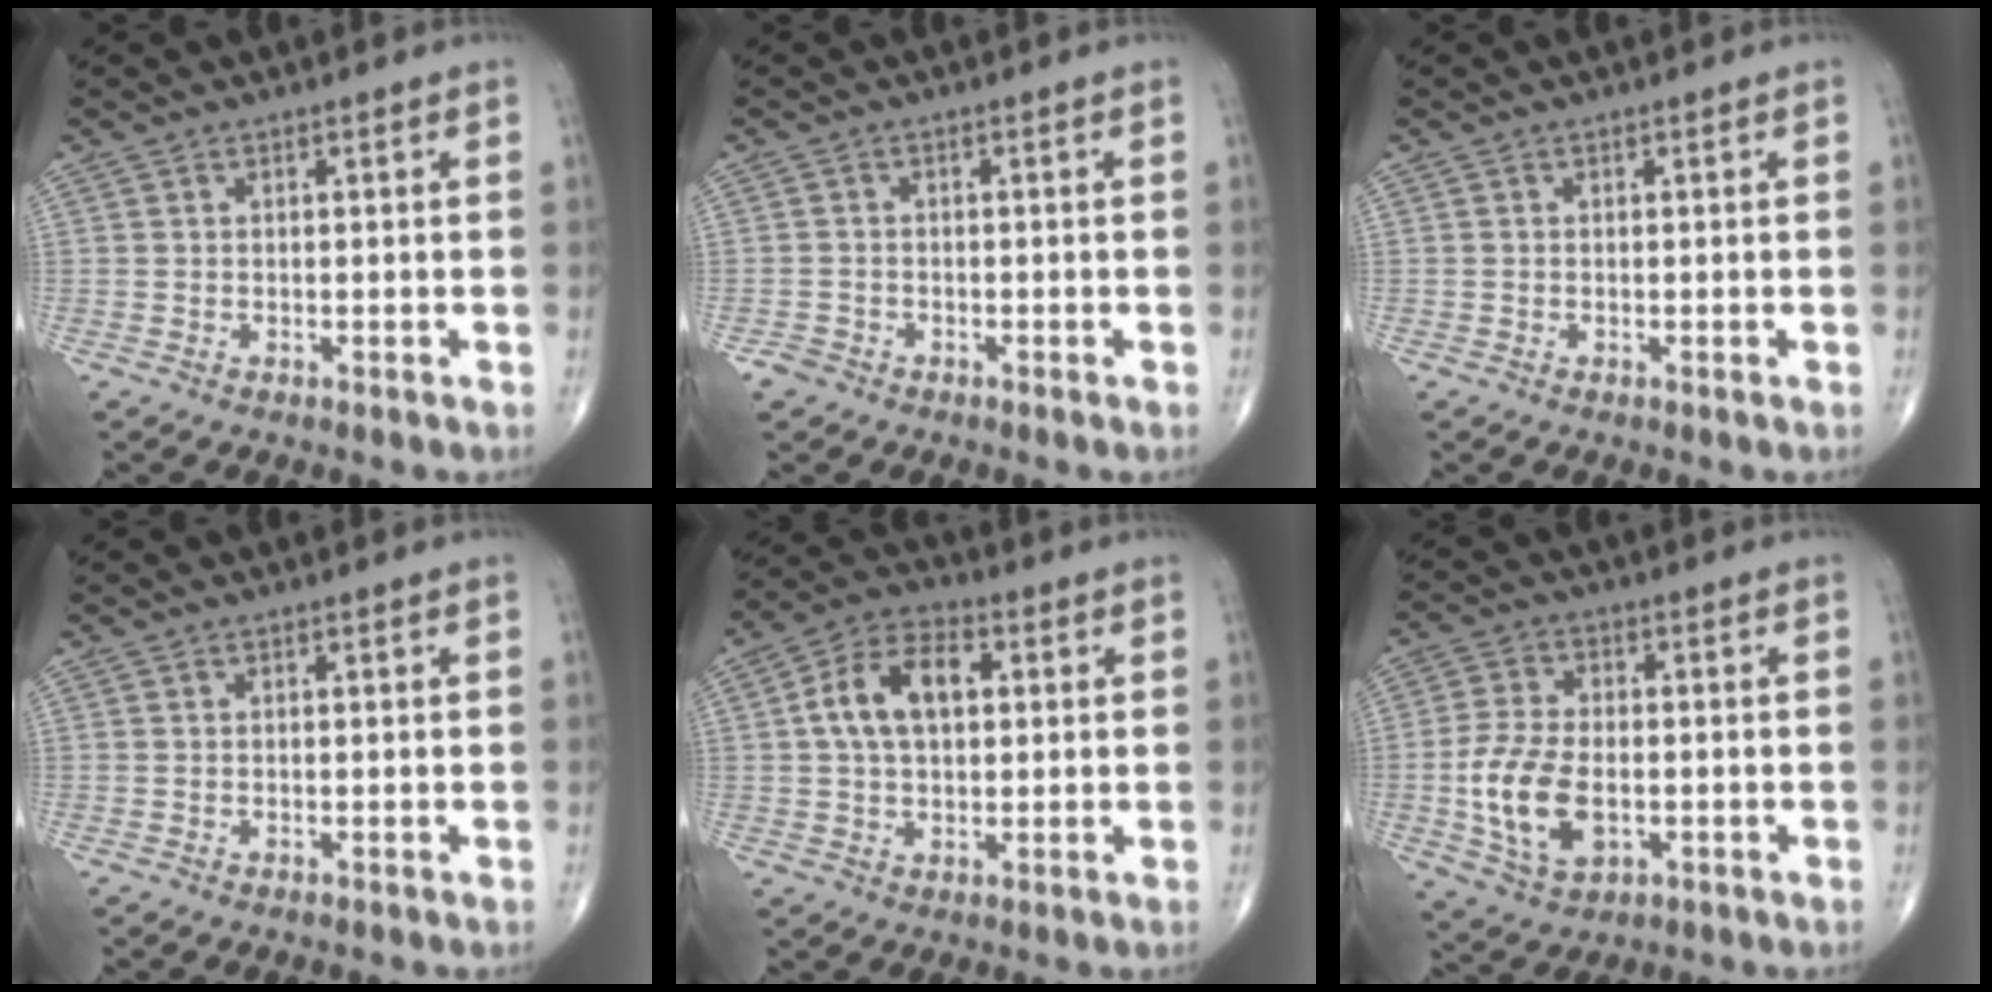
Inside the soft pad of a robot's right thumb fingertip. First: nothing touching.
{"total": 1.8, "force": [-1.3, 1.3, 0.2], "torque": [-0.001, 0.006, -0.026]}
{"total": 0.0}
{"total": 0.0}
{"total": 11.3, "force": [2.0, 6.9, 8.8], "torque": [-0.149, 0.021, 0.029]}
{"total": 12.0, "force": [-2.2, 7.0, 9.5], "torque": [-0.183, 0.003, -0.037]}